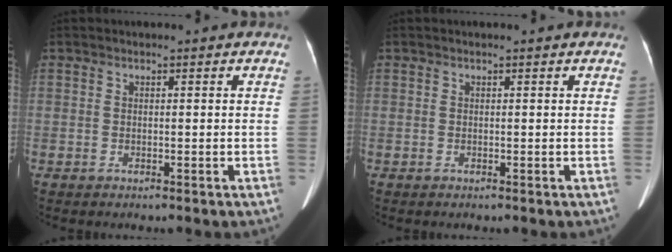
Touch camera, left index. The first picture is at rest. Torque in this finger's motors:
{"motor_torque": [0.03, -0.01, 0.00, -0.01]}